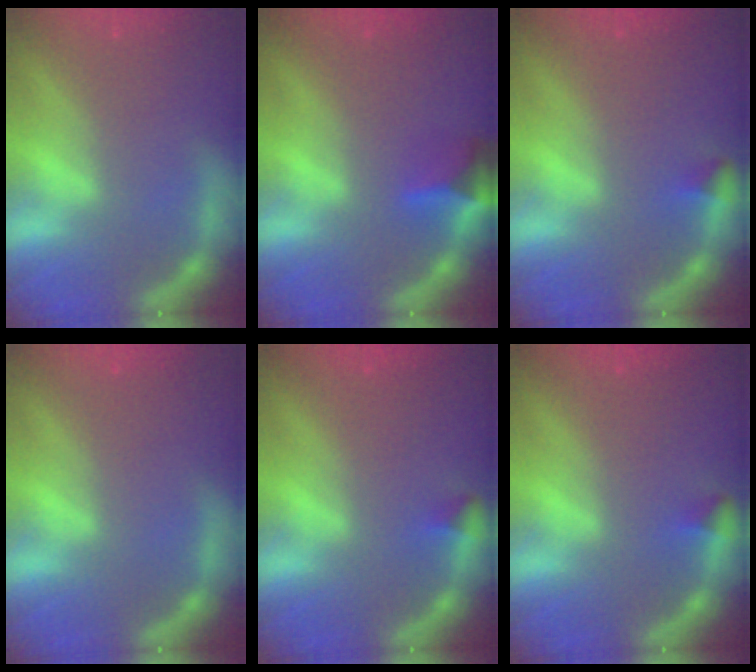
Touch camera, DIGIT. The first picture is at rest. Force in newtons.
{"total": 3.4}
{"total": 0.9}
{"total": 0.0}
{"total": 0.9}
{"total": 0.9}